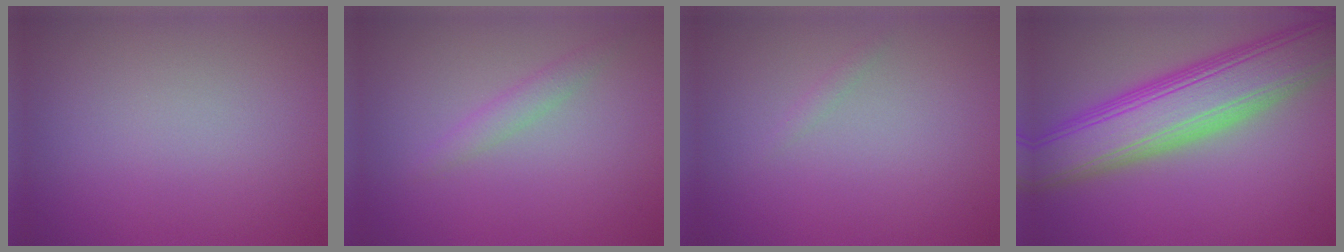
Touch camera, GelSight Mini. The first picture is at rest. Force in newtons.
{"total": 1.4, "press": 1.4, "slide": 0.1}
{"total": 0.6, "press": 0.5, "slide": 0.1}
{"total": 9.9, "press": 9.9, "slide": 0.4}